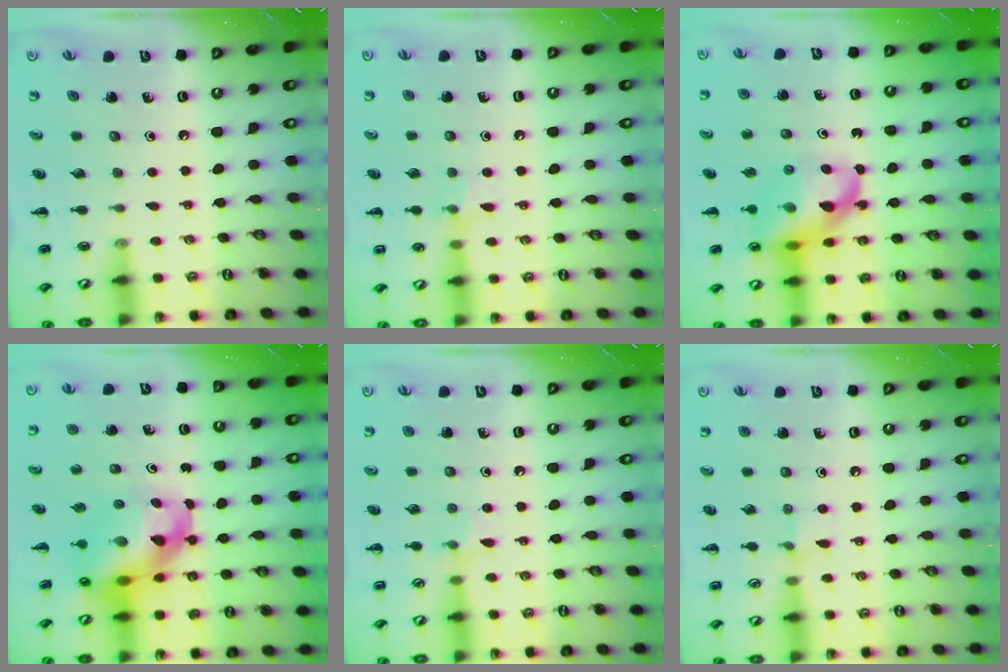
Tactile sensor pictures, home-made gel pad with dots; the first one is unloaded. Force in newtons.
{"total": 6.3, "press": 6.1, "slide": 1.5}
{"total": 16.0, "press": 15.4, "slide": 4.1}
{"total": 13.9, "press": 13.4, "slide": 3.7}
{"total": 6.1, "press": 5.9, "slide": 1.8}
{"total": 5.3, "press": 4.9, "slide": 1.8}